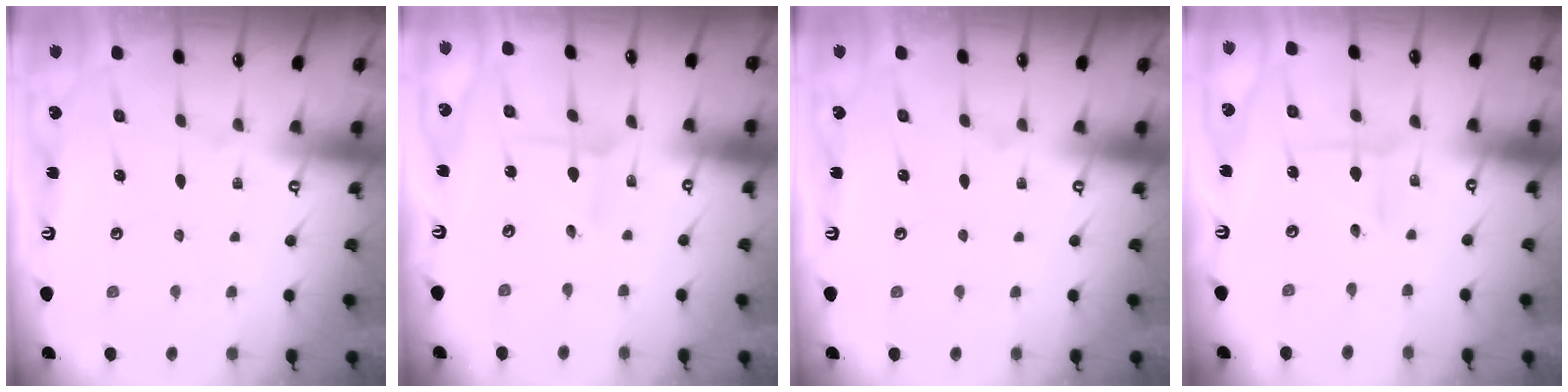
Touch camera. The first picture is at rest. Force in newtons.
{"total": 2.2, "press": 2.2, "slide": 0.1}
{"total": 0.0}
{"total": 2.1, "press": 2.0, "slide": 0.5}